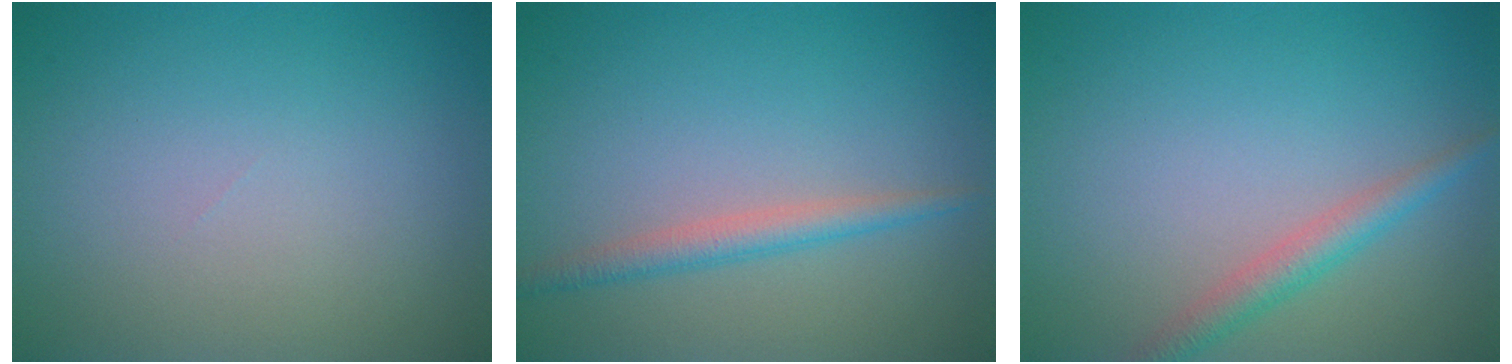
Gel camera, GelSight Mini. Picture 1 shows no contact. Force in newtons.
{"total": 2.1, "press": 2.1, "slide": 0.0}
{"total": 2.4, "press": 2.4, "slide": 0.1}